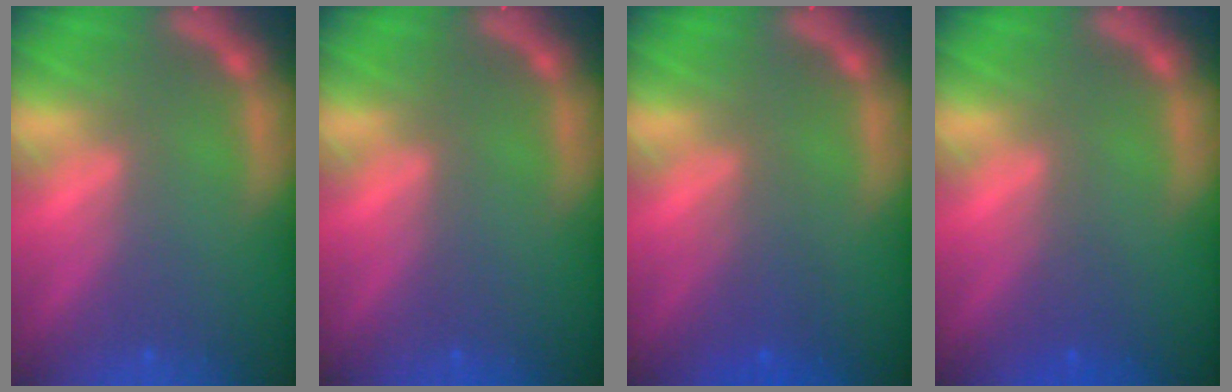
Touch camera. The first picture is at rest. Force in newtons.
{"total": 0.0}
{"total": 2.5}
{"total": 1.5}